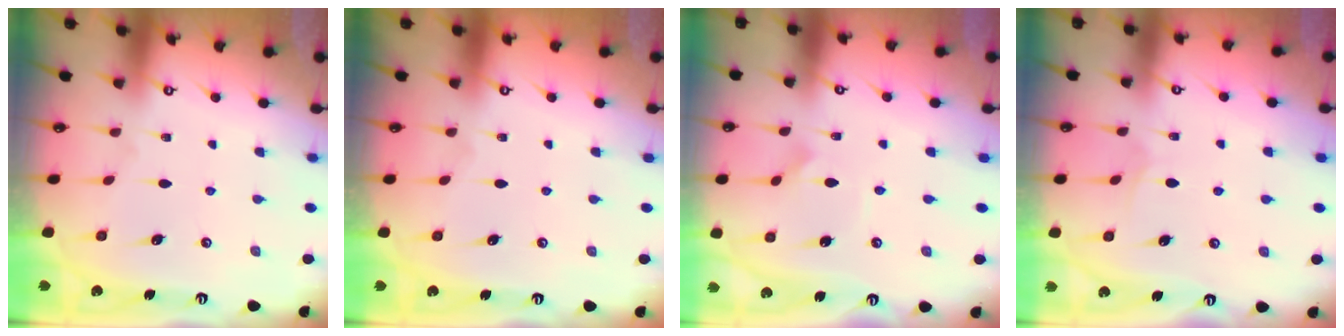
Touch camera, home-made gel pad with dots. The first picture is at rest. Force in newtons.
{"total": 0.0}
{"total": 2.8, "press": 2.8, "slide": 0.2}
{"total": 3.9, "press": 3.9, "slide": 0.4}